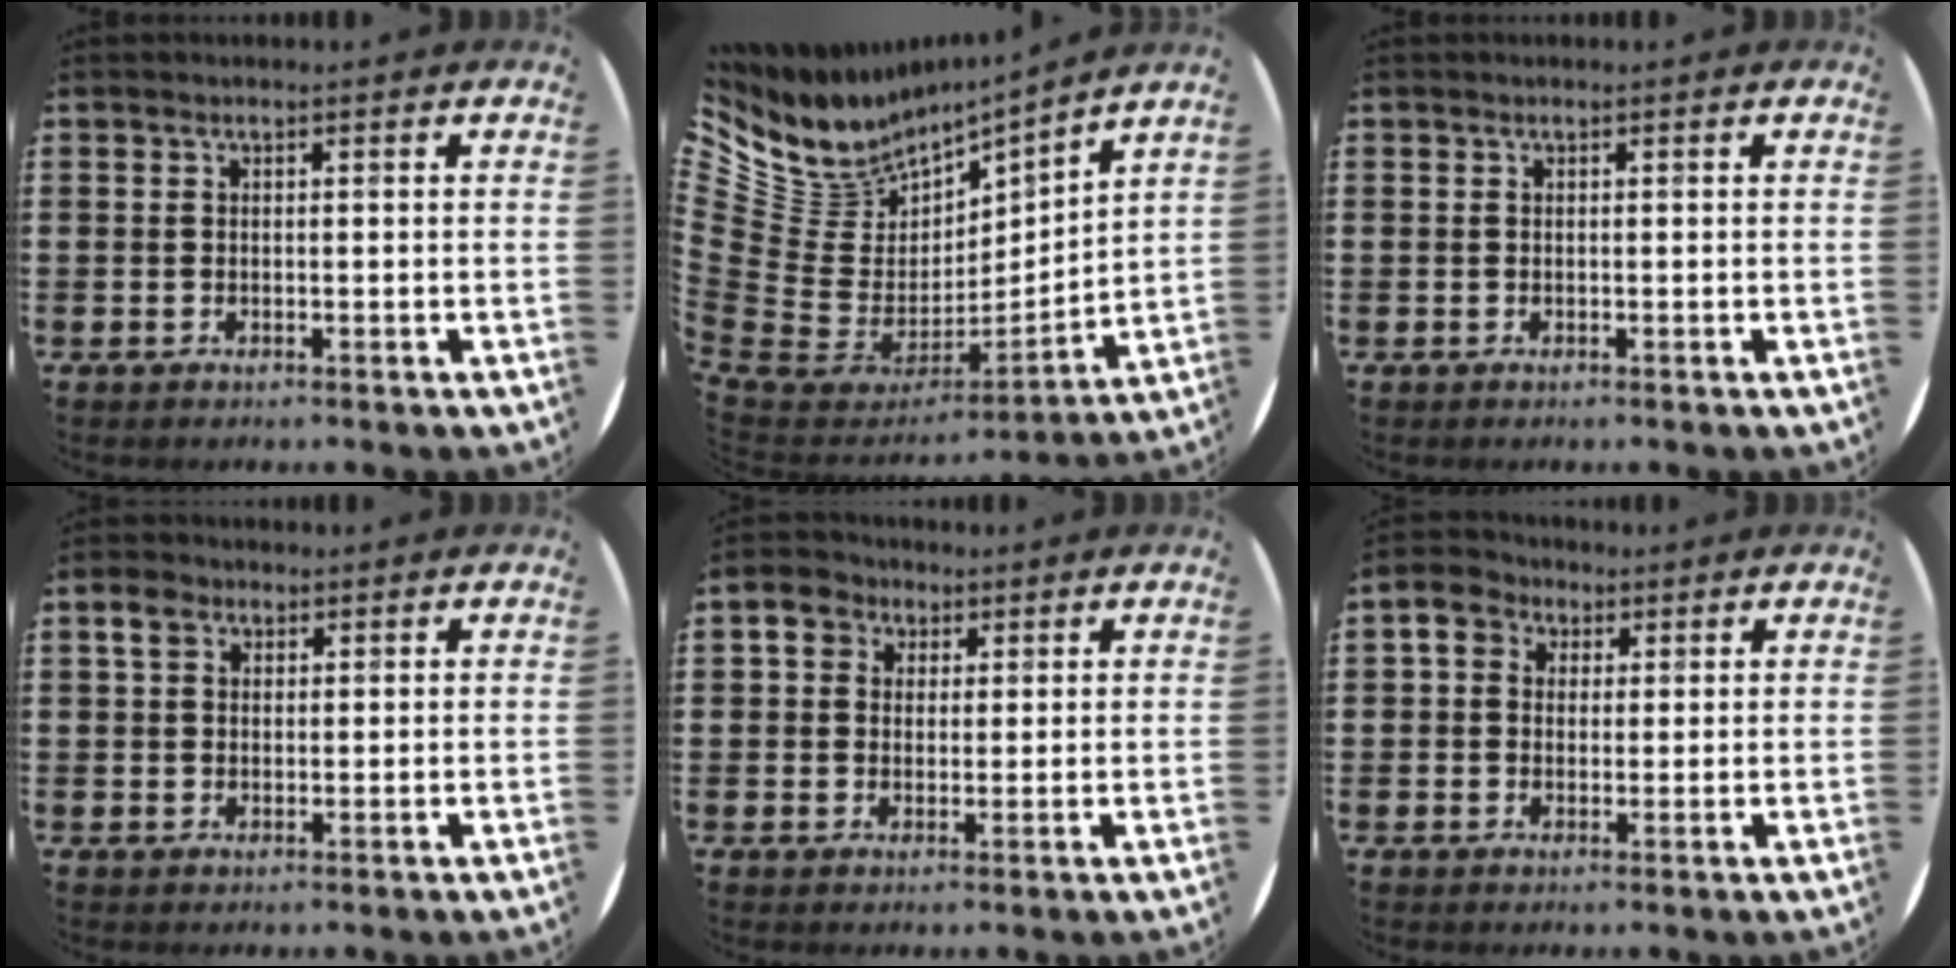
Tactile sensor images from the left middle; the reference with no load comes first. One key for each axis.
{"total": 6.6, "fx": 3.5, "fy": 5.6, "fz": 0.3, "tx": -0.064, "ty": -0.050, "tz": 0.068}
{"total": 0.0}
{"total": 2.3, "fx": 1.3, "fy": 1.6, "fz": 0.9, "tx": -0.006, "ty": 0.001, "tz": 0.022}
{"total": 3.5, "fx": 1.9, "fy": 2.9, "fz": 0.6, "tx": -0.016, "ty": 0.012, "tz": 0.033}
{"total": 3.5, "fx": 1.8, "fy": 2.9, "fz": 0.7, "tx": -0.018, "ty": 0.013, "tz": 0.030}